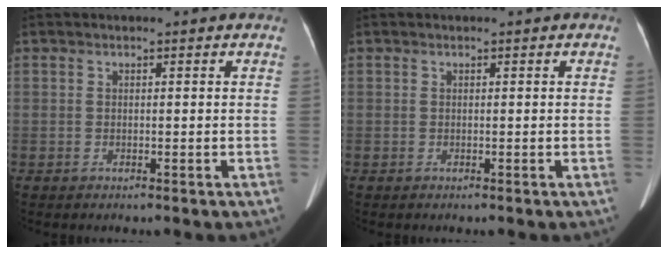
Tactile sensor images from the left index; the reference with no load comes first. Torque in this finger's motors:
{"motor_torque": [0.01, 0.01, 0.01, 0.00]}